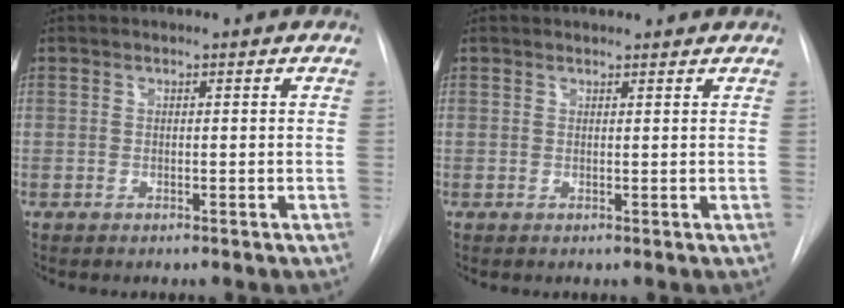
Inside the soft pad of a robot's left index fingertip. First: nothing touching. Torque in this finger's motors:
{"motor_torque": [0.59, -0.90, -0.05, 0.00]}